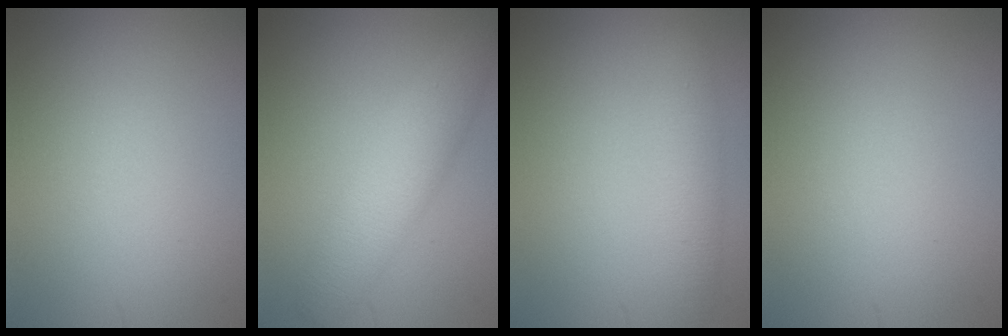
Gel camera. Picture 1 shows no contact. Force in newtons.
{"total": 4.3, "press": 4.3, "slide": 0.1}
{"total": 2.3, "press": 2.3, "slide": 0.2}
{"total": 0.0}